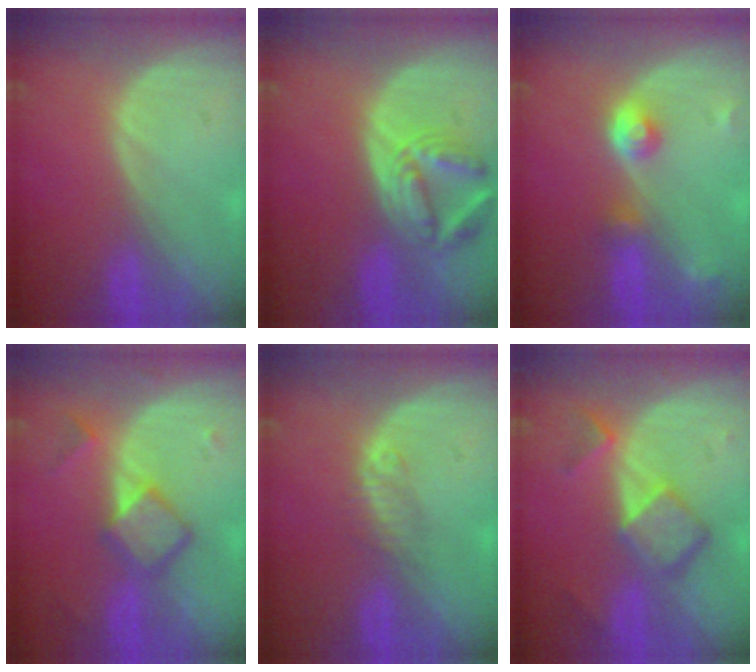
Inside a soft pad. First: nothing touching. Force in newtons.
{"total": 6.9, "press": 6.4, "slide": 2.7}
{"total": 4.4, "press": 4.1, "slide": 1.8}
{"total": 5.4, "press": 5.4, "slide": 0.1}
{"total": 2.2, "press": 1.9, "slide": 1.0}
{"total": 6.8, "press": 5.9, "slide": 3.5}